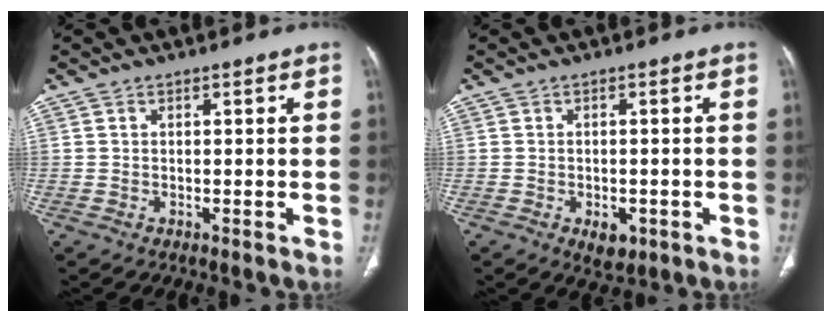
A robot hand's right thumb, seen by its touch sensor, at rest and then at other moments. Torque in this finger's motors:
{"motor_torque": [1.07, 0.77, 0.15, -0.50, -0.01]}